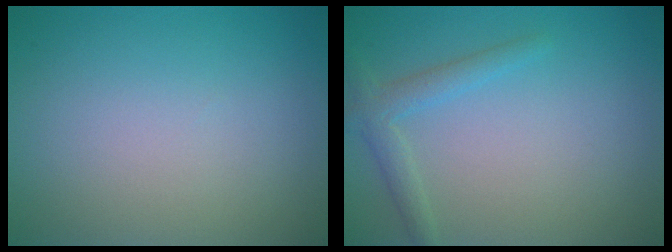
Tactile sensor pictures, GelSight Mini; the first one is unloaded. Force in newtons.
{"total": 2.1, "press": 2.1, "slide": 0.1}